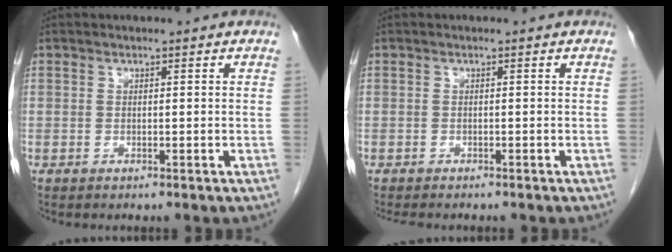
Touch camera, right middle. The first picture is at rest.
{"total": 3.2, "force": [-2.7, 0.9, 1.3], "torque": [-0.021, -0.007, -0.035]}